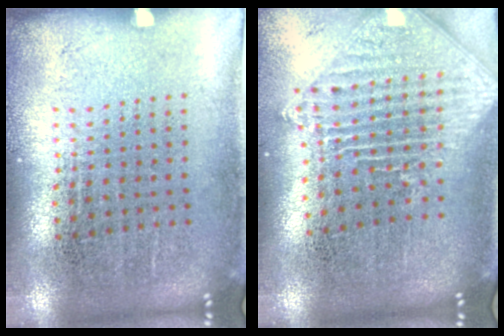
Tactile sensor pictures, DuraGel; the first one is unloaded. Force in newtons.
{"total": 2.2, "press": 1.8, "slide": 1.3}